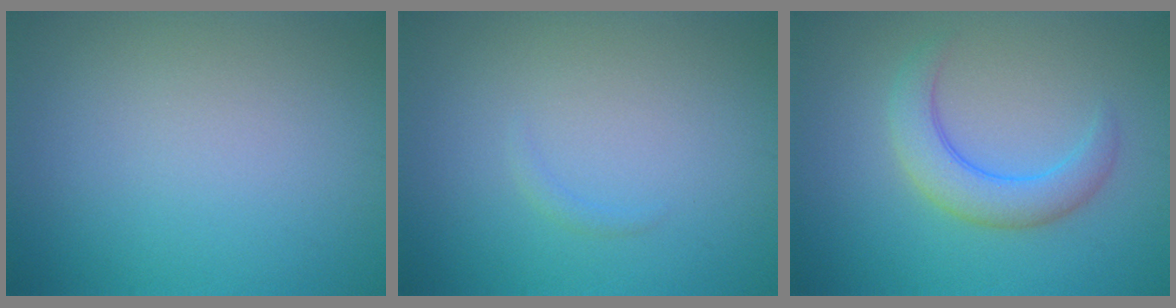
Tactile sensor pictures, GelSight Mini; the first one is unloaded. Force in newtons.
{"total": 0.5, "press": 0.5, "slide": 0.1}
{"total": 3.8, "press": 3.8, "slide": 0.1}